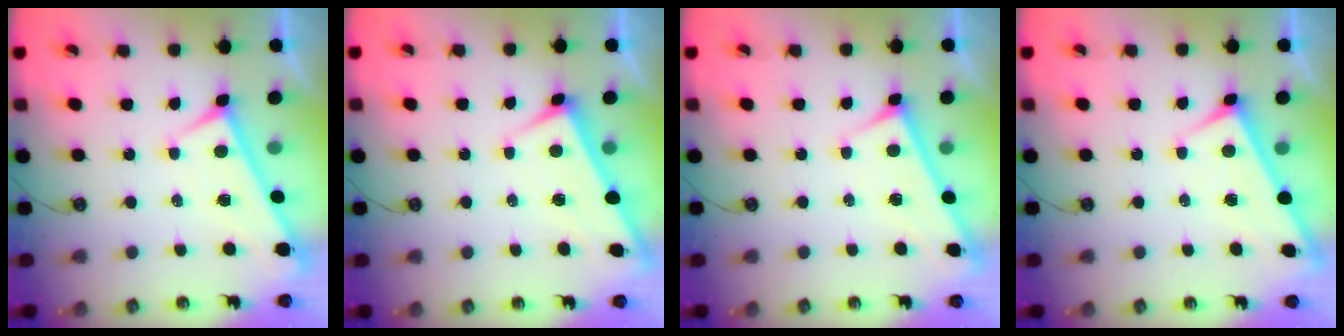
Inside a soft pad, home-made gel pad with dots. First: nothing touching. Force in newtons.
{"total": 3.1, "press": 3.1, "slide": 0.0}
{"total": 3.3, "press": 3.3, "slide": 0.3}
{"total": 1.4, "press": 1.3, "slide": 0.5}